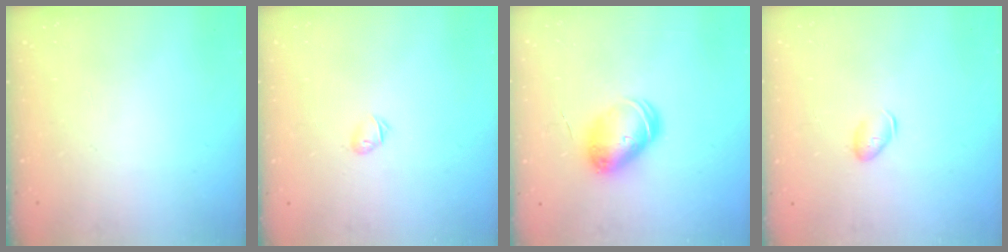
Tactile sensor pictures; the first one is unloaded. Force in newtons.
{"total": 2.8, "press": 2.7, "slide": 0.6}
{"total": 8.1, "press": 8.1, "slide": 1.1}
{"total": 5.9, "press": 5.8, "slide": 1.0}